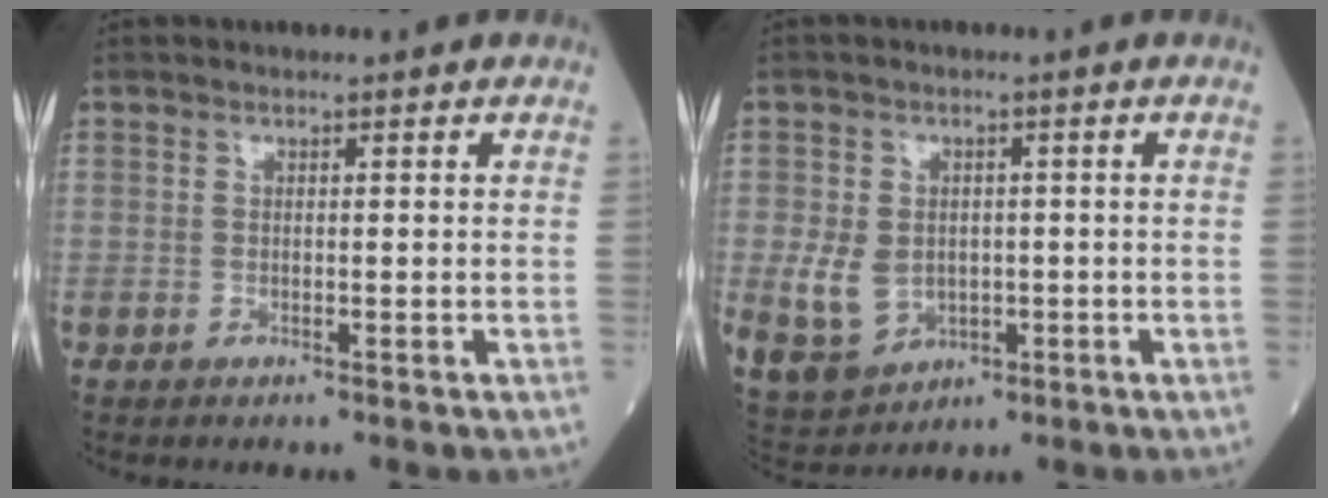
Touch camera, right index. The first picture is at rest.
{"total": 8.7, "force": [-1.5, 7.0, 4.8], "torque": [-0.108, 0.006, -0.006]}